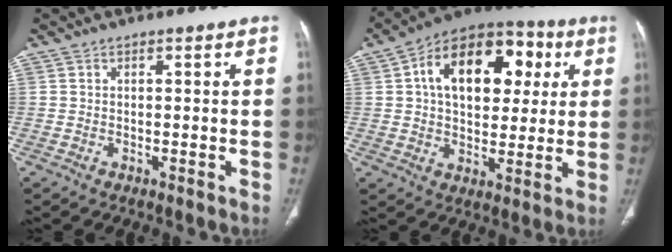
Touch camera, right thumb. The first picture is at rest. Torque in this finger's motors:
{"motor_torque": [0.13, 0.39, 1.09, -0.30, 0.37]}